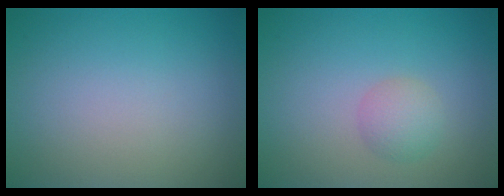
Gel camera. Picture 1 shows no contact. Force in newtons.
{"total": 1.9, "press": 1.9, "slide": 0.0}